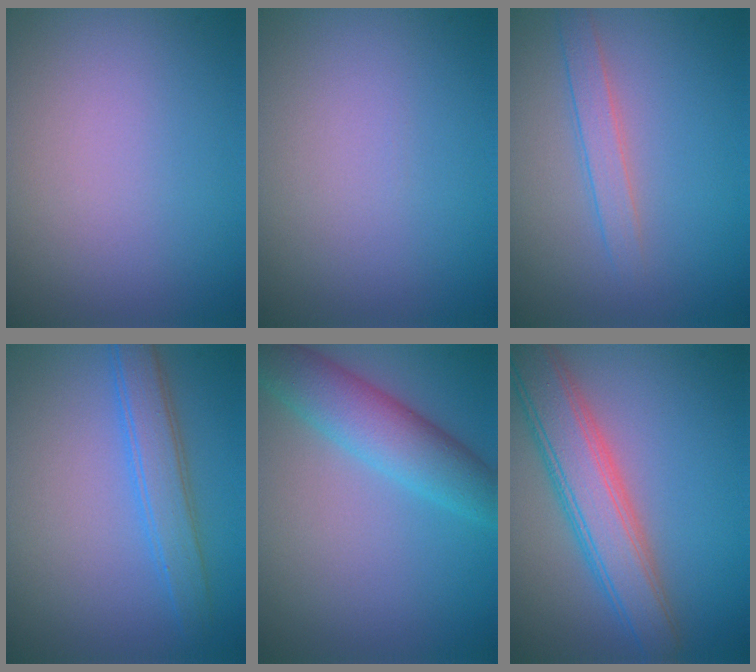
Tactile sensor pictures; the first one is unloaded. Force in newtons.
{"total": 0.0}
{"total": 1.9, "press": 1.9, "slide": 0.1}
{"total": 2.4, "press": 2.4, "slide": 0.2}
{"total": 5.4, "press": 5.4, "slide": 0.1}
{"total": 6.0, "press": 6.0, "slide": 0.3}